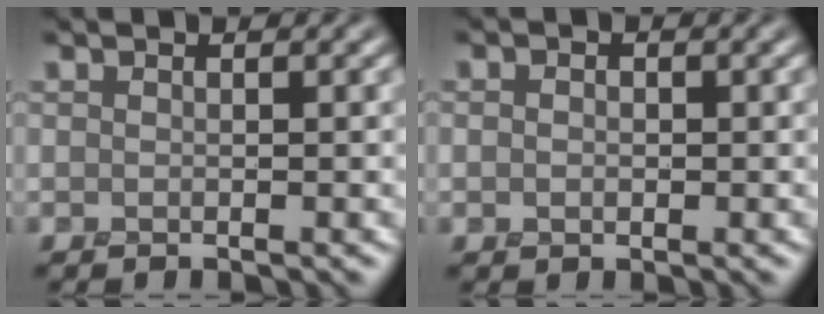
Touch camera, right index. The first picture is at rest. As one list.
[{"total": 1.1, "force": [-0.3, 0.9, 0.5], "torque": [-0.009, -0.003, -0.010]}]